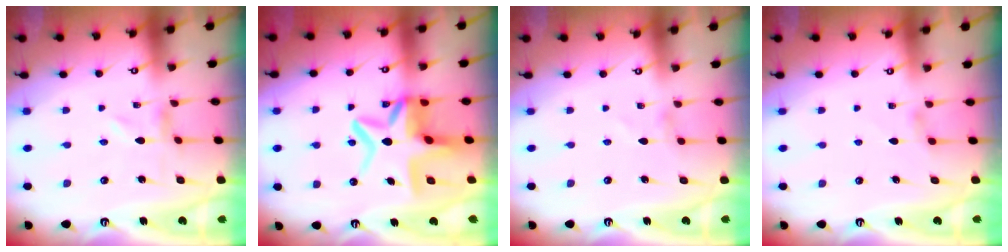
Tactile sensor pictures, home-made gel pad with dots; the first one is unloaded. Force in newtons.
{"total": 11.8, "press": 11.5, "slide": 2.7}
{"total": 0.6, "press": 0.6, "slide": 0.1}
{"total": 1.3, "press": 1.3, "slide": 0.3}